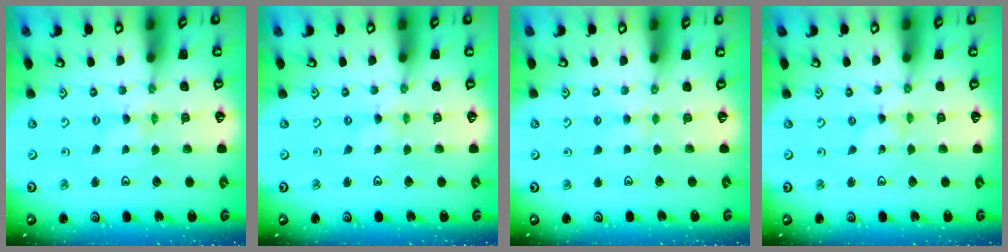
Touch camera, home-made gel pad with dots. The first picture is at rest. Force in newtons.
{"total": 1.0, "press": 1.0, "slide": 0.2}
{"total": 2.8, "press": 2.8, "slide": 0.4}
{"total": 0.0}